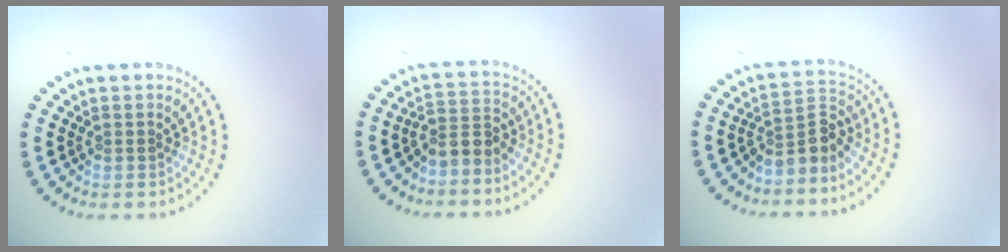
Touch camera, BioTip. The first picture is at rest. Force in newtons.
{"total": 2.5, "press": 1.8, "slide": 1.7}
{"total": 3.0, "press": 2.2, "slide": 2.1}